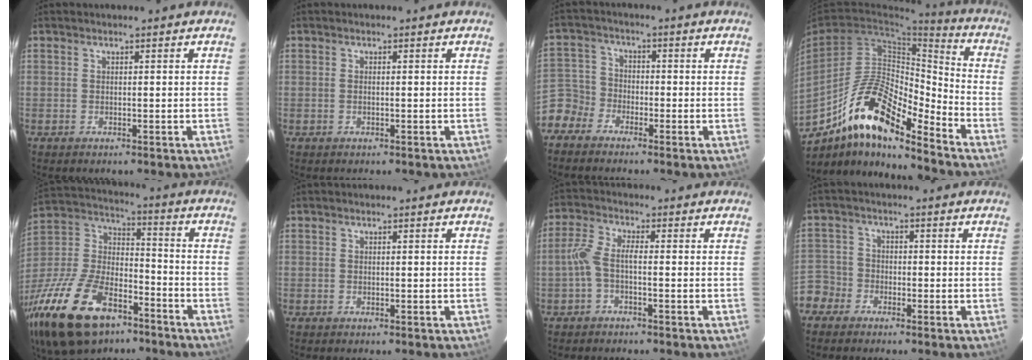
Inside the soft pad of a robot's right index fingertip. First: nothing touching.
{"total": 0.6, "force": [0.0, 0.0, 0.6], "torque": [-0.012, 0.001, -0.002]}
{"total": 5.7, "force": [-4.0, 4.0, 0.4], "torque": [-0.013, 0.018, -0.094]}
{"total": 17.5, "force": [-12.5, 4.5, 11.4], "torque": [-0.197, 0.003, -0.232]}
{"total": 30.9, "force": [-18.3, 15.9, 19.1], "torque": [-0.420, -0.016, -0.307]}
{"total": 0.0}
{"total": 4.1, "force": [-1.4, 1.0, 3.7], "torque": [-0.089, 0.010, -0.030]}
{"total": 5.4, "force": [-3.5, 4.1, 0.3], "torque": [-0.010, 0.022, -0.080]}